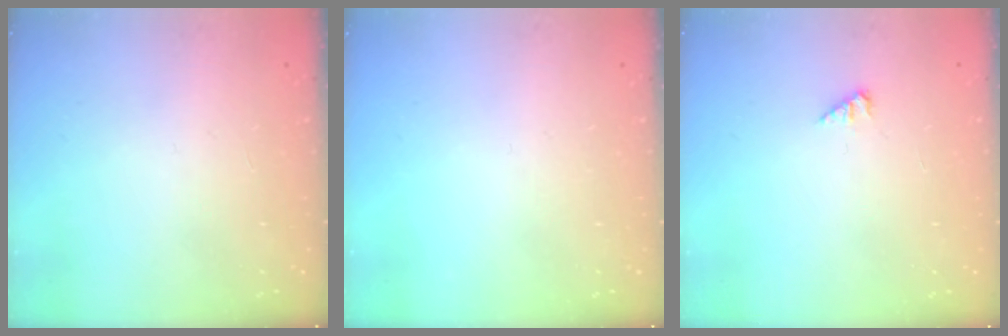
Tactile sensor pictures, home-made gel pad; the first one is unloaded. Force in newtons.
{"total": 0.0}
{"total": 1.9, "press": 1.9, "slide": 0.3}